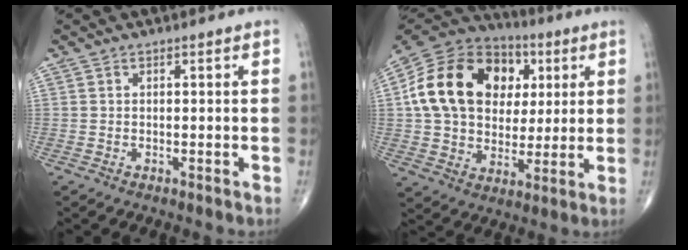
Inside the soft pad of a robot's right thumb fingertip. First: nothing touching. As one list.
[{"total": 22.9, "force": [4.8, 17.2, 14.2], "torque": [-0.243, 0.019, 0.083]}]